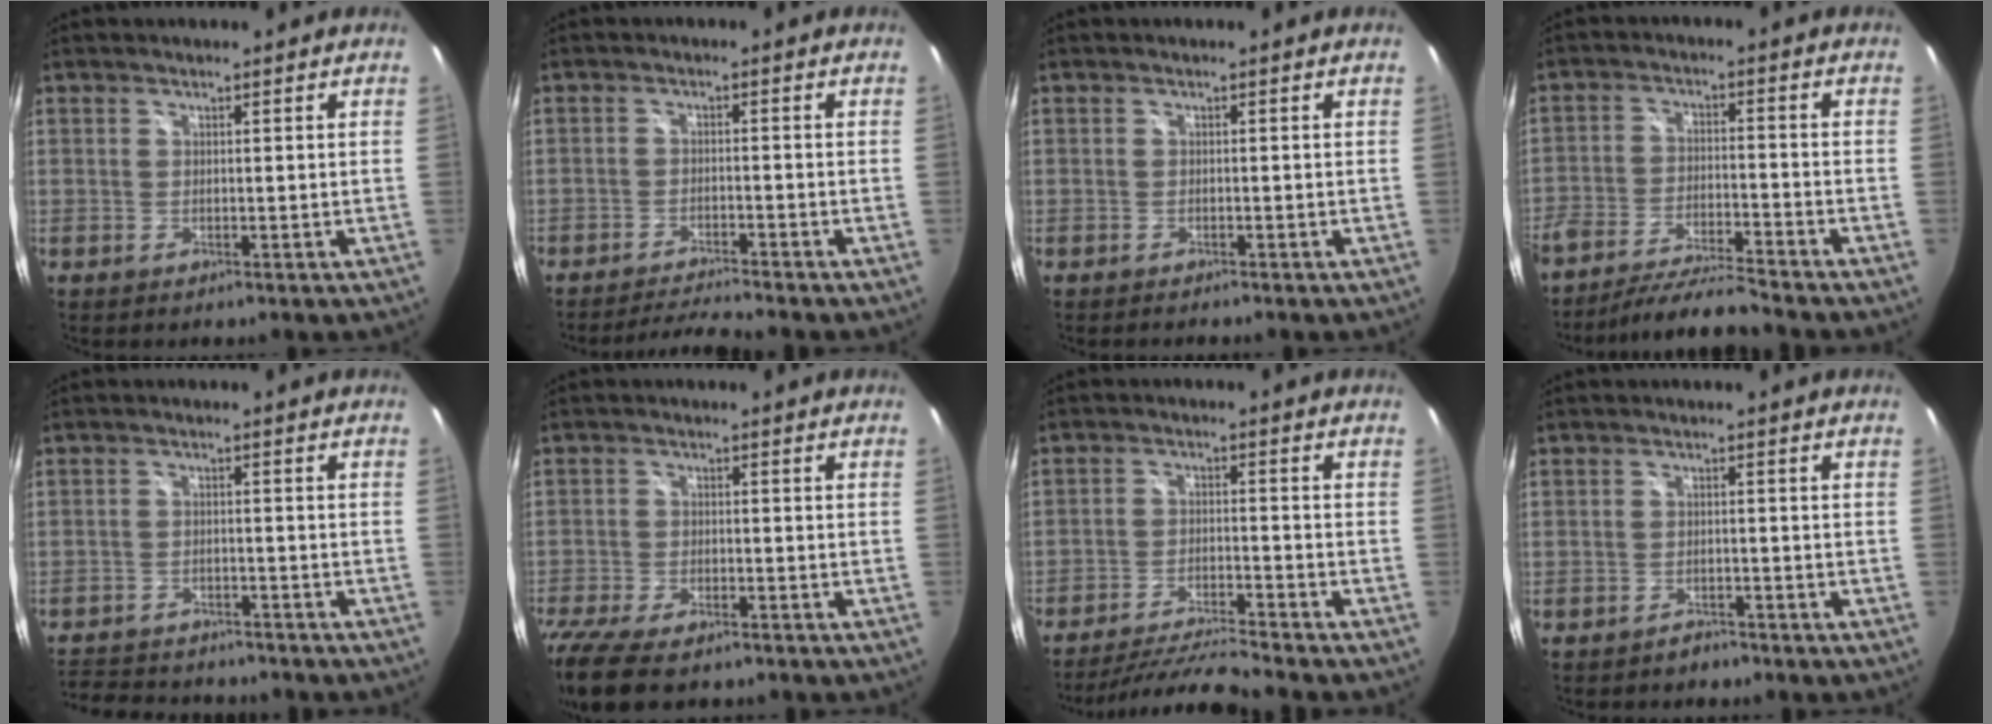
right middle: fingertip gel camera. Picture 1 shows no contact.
{"total": 5.2, "force": [-5.0, -0.6, 1.3], "torque": [-0.047, -0.001, -0.090]}
{"total": 1.5, "force": [-1.4, 0.2, 0.4], "torque": [-0.011, -0.011, -0.024]}
{"total": 9.9, "force": [-9.1, 0.0, 3.9], "torque": [-0.092, -0.011, -0.163]}
{"total": 14.2, "force": [-12.2, 5.0, 5.2], "torque": [-0.128, -0.005, -0.181]}
{"total": 13.7, "force": [-10.7, 4.8, 7.2], "torque": [-0.179, -0.050, -0.186]}
{"total": 9.6, "force": [-9.0, -1.0, 3.1], "torque": [-0.078, -0.004, -0.162]}
{"total": 2.3, "force": [-2.0, 1.1, 0.3], "torque": [-0.010, -0.002, -0.030]}